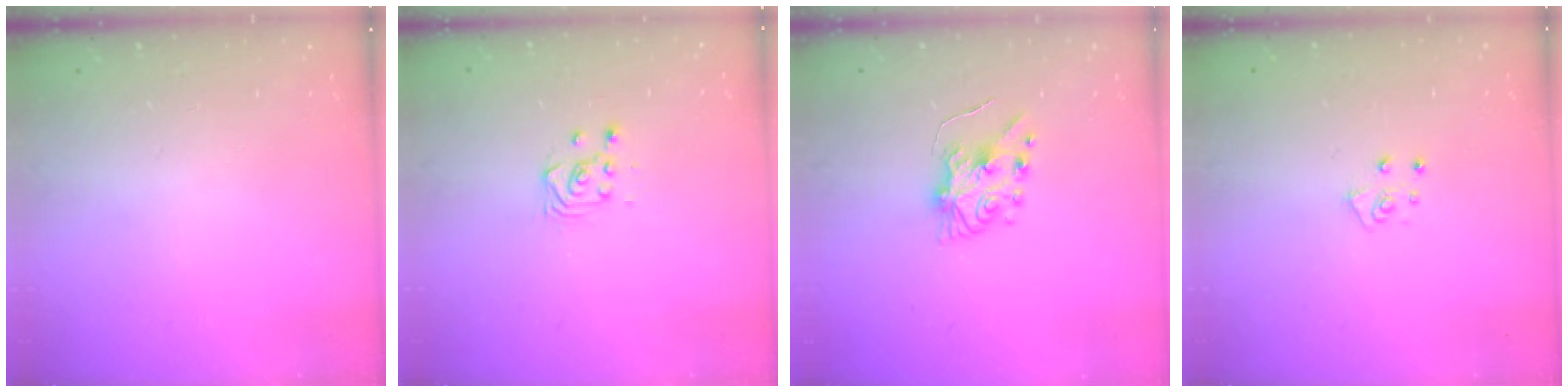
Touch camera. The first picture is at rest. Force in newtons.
{"total": 4.1, "press": 4.0, "slide": 1.0}
{"total": 6.6, "press": 6.6, "slide": 0.7}
{"total": 6.4, "press": 6.4, "slide": 0.6}